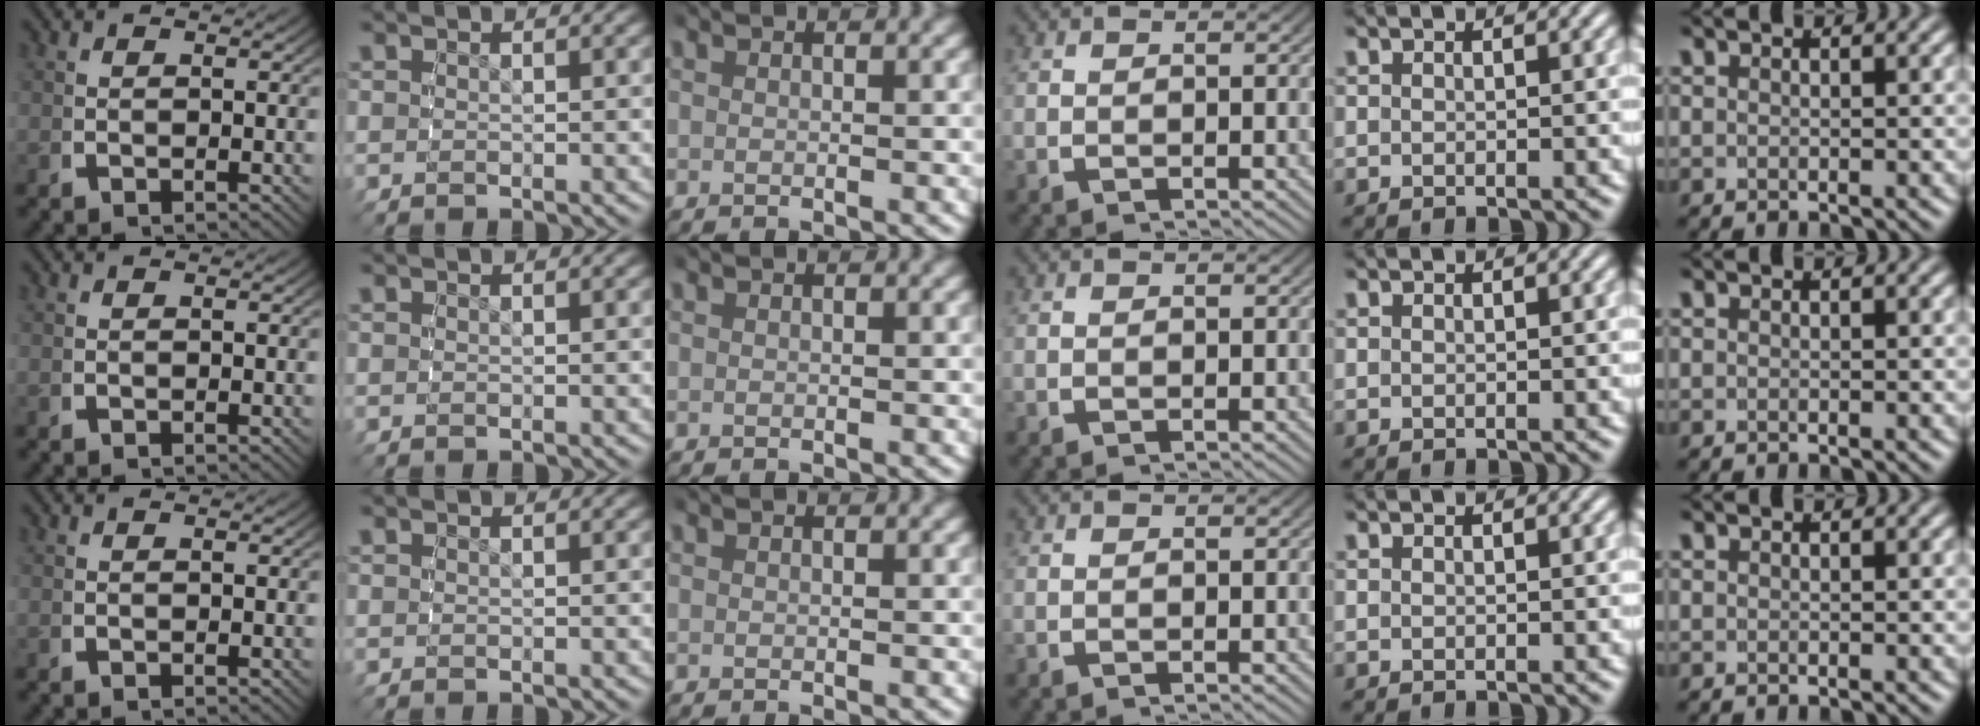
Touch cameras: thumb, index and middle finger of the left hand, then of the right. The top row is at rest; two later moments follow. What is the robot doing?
{"motion": "reach", "object": "pen bag"}